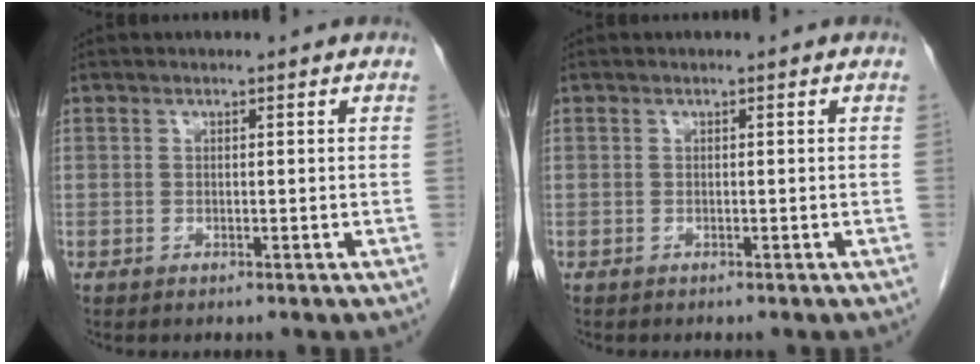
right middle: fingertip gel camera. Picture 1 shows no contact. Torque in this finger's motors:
{"motor_torque": [-0.13, -0.01, -0.03, -0.01]}